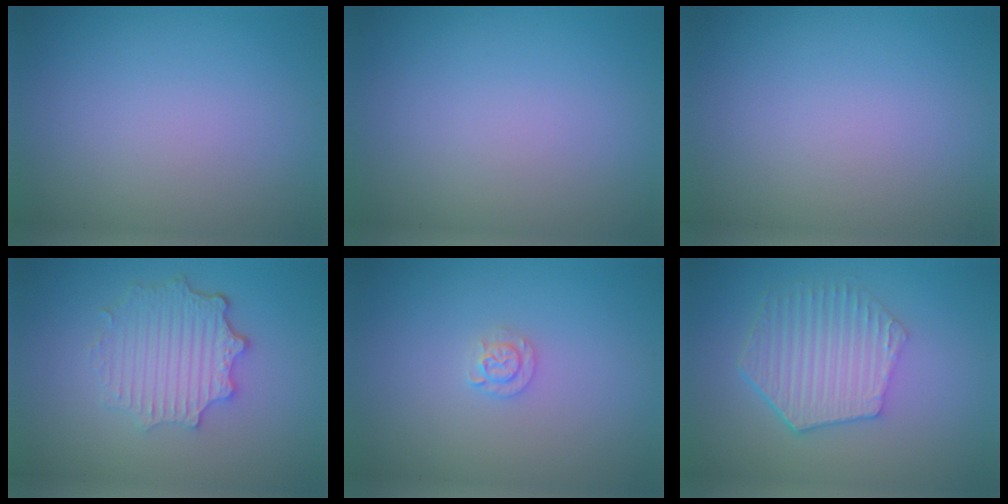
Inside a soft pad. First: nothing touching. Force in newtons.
{"total": 0.0}
{"total": 0.0}
{"total": 4.6, "press": 3.6, "slide": 2.8}
{"total": 1.3, "press": 1.3, "slide": 0.2}
{"total": 5.9, "press": 4.4, "slide": 4.0}